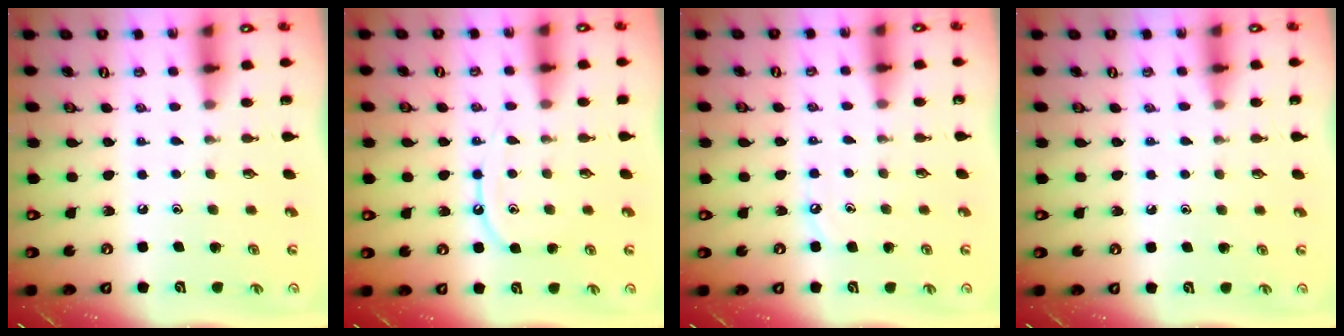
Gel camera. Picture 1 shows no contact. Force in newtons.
{"total": 8.5, "press": 8.5, "slide": 0.9}
{"total": 4.3, "press": 4.3, "slide": 0.6}
{"total": 3.9, "press": 3.9, "slide": 0.5}